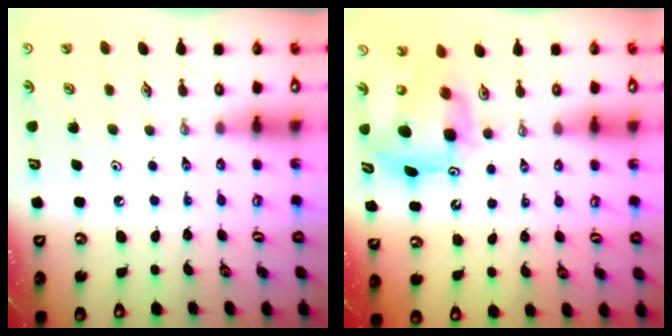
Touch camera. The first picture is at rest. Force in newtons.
{"total": 9.2, "press": 9.2, "slide": 0.7}